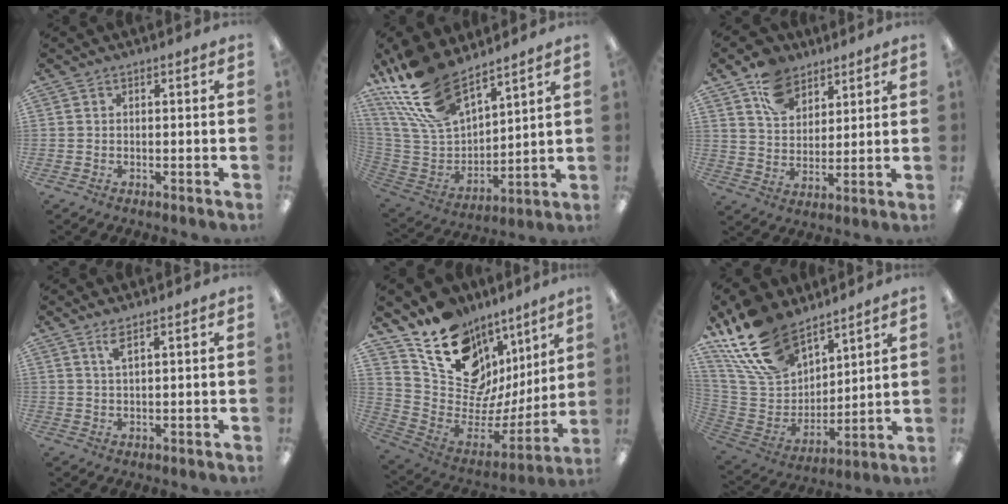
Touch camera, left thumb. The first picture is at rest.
{"total": 20.7, "force": [15.5, 8.9, 10.4], "torque": [-0.238, -0.083, 0.286]}
{"total": 11.3, "force": [7.6, 7.4, 3.9], "torque": [-0.078, -0.031, 0.146]}
{"total": 3.0, "force": [2.1, 0.5, 2.1], "torque": [-0.047, 0.003, 0.037]}
{"total": 16.5, "force": [10.7, 10.2, 7.4], "torque": [-0.117, -0.098, 0.203]}
{"total": 21.3, "force": [14.8, 11.6, 10.0], "torque": [-0.213, -0.065, 0.281]}